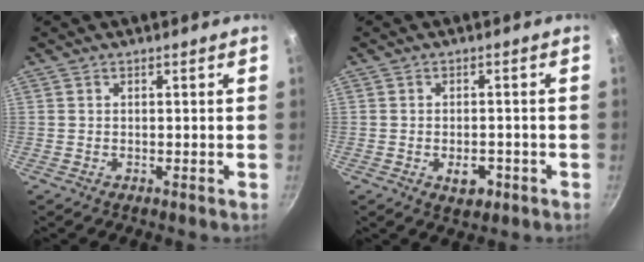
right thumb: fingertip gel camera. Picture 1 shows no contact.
{"total": 4.2, "force": [-1.7, 2.5, 3.0], "torque": [-0.031, 0.008, -0.019]}